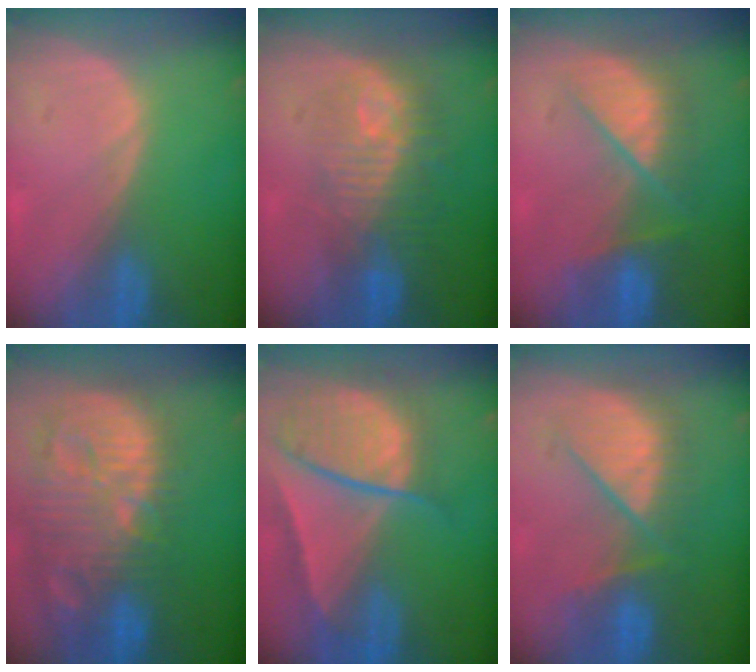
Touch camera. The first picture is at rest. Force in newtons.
{"total": 9.7, "press": 8.9, "slide": 3.9}
{"total": 7.4, "press": 7.4, "slide": 0.5}
{"total": 14.4, "press": 12.5, "slide": 7.2}
{"total": 10.0, "press": 8.4, "slide": 5.5}
{"total": 8.4, "press": 8.4, "slide": 0.6}